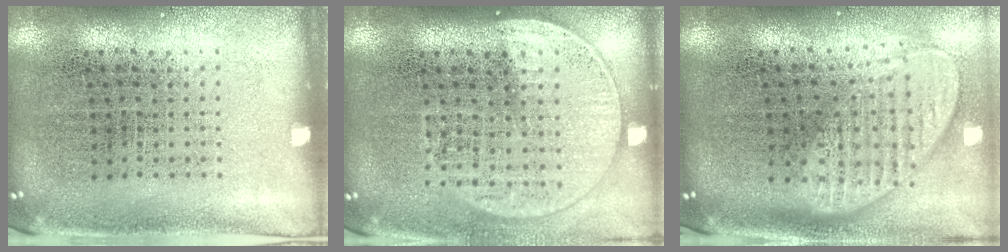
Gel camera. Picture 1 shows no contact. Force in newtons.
{"total": 1.5, "press": 1.4, "slide": 0.6}
{"total": 2.0, "press": 1.6, "slide": 1.2}